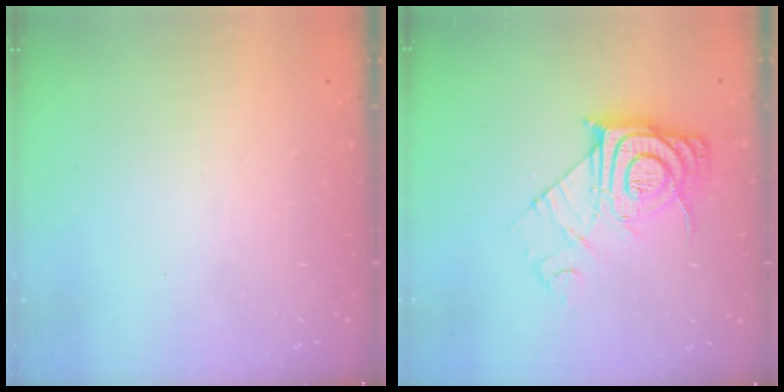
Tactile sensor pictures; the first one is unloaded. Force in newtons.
{"total": 12.3, "press": 12.3, "slide": 1.1}